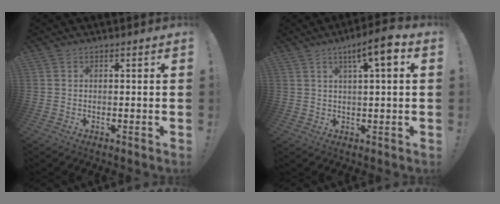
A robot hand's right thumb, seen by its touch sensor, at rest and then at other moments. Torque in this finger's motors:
{"motor_torque": [0.05, 0.12, 0.20, 0.01, 0.12]}